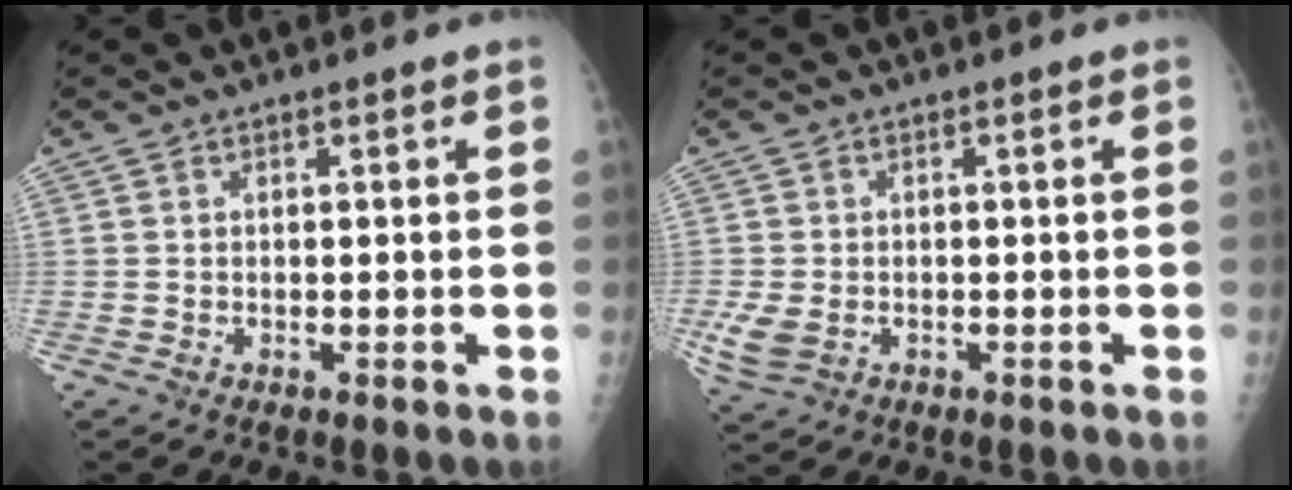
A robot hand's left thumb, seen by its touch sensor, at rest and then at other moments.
{"total": 4.6, "force": [-1.3, 3.2, 3.0], "torque": [-0.070, -0.008, -0.015]}